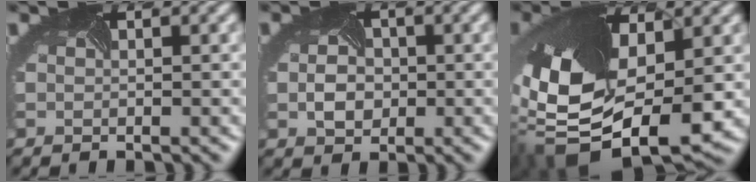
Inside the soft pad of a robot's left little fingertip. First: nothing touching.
{"total": 2.2, "force": [-0.3, 2.0, 0.9], "torque": [-0.030, -0.001, -0.011]}
{"total": 15.1, "force": [-2.1, 8.5, 12.3], "torque": [-0.276, -0.049, -0.016]}